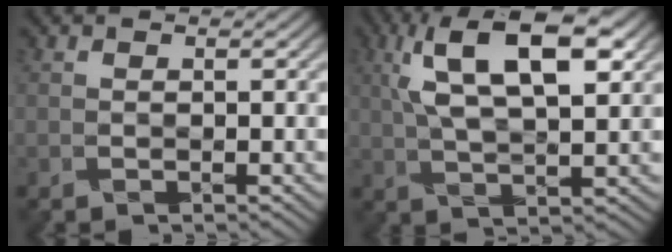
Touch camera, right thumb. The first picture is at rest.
{"total": 11.7, "force": [4.7, 4.2, 9.8], "torque": [-0.181, 0.006, 0.081]}